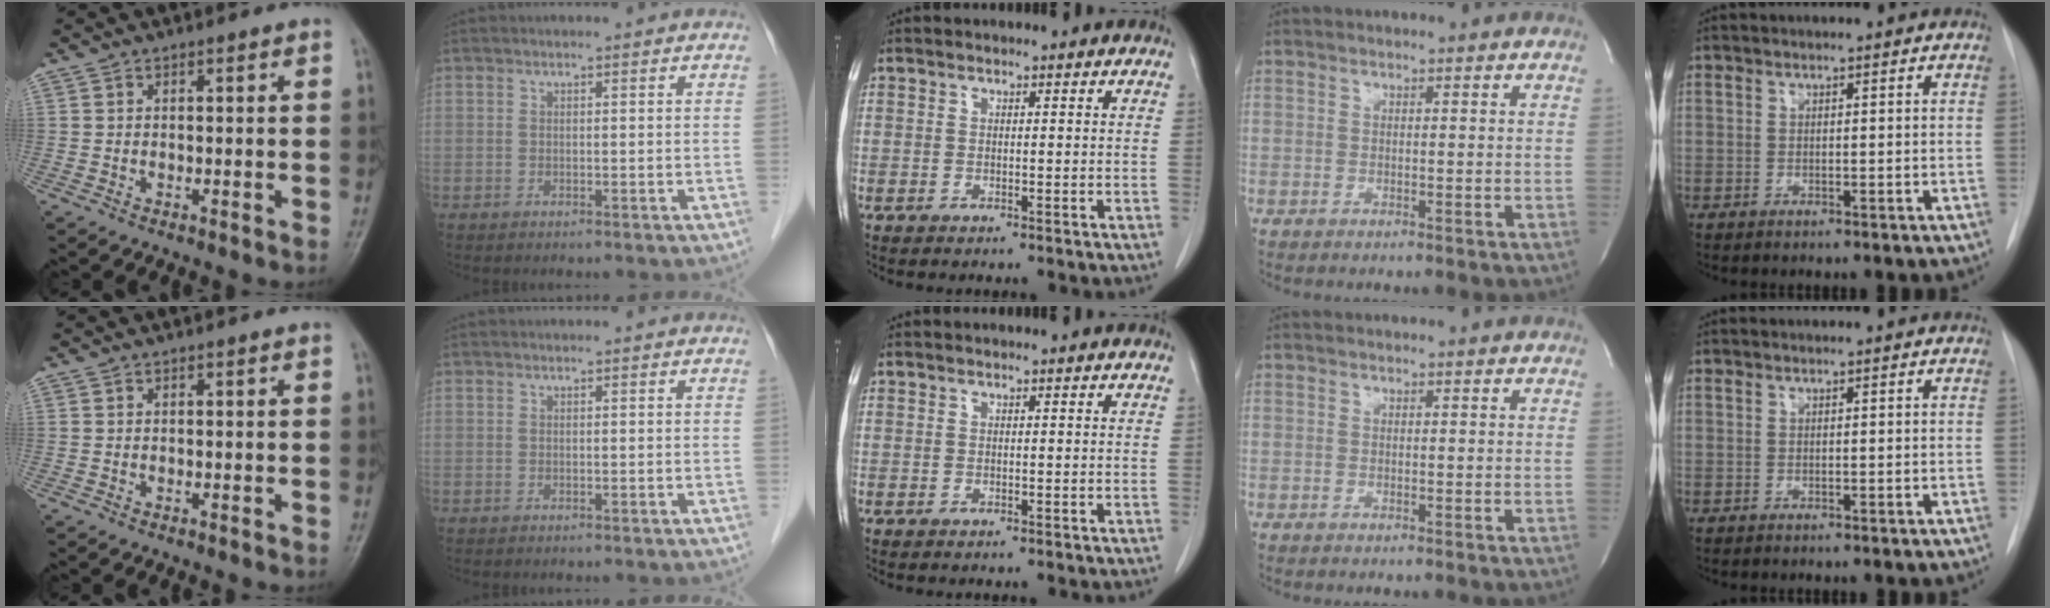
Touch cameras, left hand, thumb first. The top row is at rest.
{}